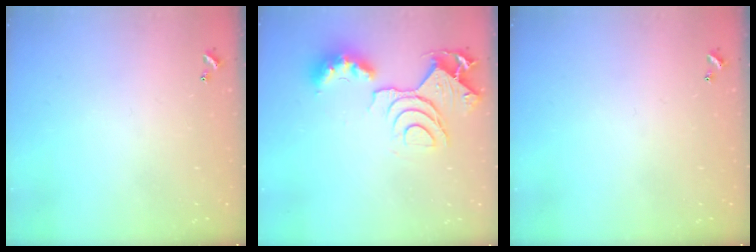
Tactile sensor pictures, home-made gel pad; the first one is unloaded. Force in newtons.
{"total": 15.0, "press": 14.9, "slide": 1.7}
{"total": 0.0}